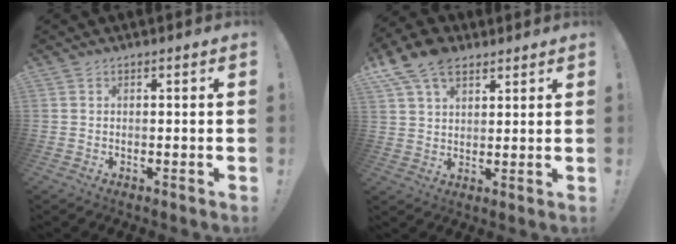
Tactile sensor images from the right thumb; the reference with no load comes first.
{"total": 11.4, "force": [6.6, 7.1, 5.9], "torque": [-0.097, -0.024, 0.129]}